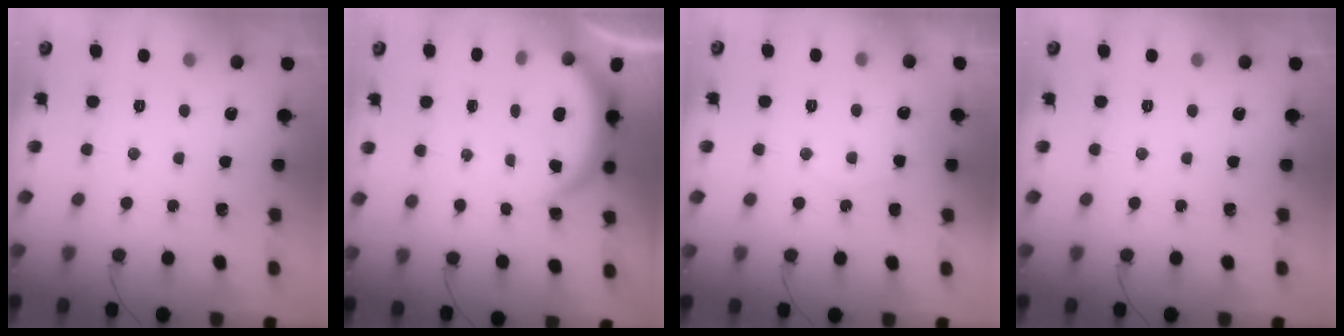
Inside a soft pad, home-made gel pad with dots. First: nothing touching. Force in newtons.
{"total": 4.0, "press": 4.0, "slide": 0.3}
{"total": 4.3, "press": 4.3, "slide": 0.6}
{"total": 0.0}